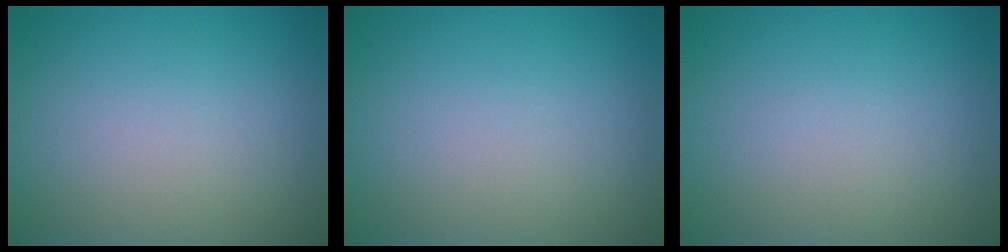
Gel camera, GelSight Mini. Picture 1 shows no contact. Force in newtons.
{"total": 0.0}
{"total": 0.0}